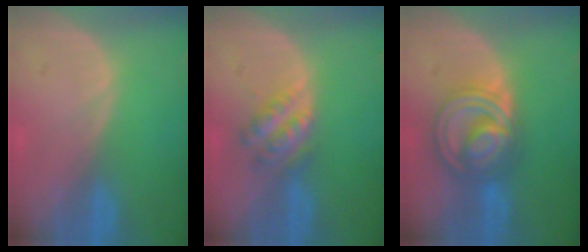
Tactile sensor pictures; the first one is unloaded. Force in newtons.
{"total": 5.3, "press": 4.9, "slide": 2.0}
{"total": 8.9, "press": 8.9, "slide": 0.7}